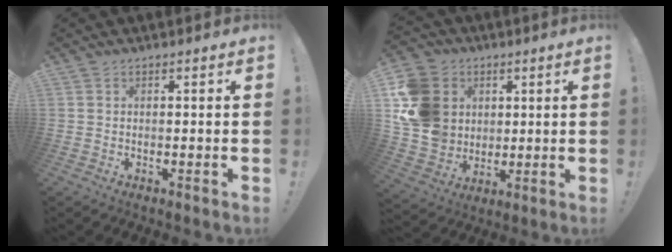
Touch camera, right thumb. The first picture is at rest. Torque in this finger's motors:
{"motor_torque": [1.62, 2.40, 0.76, -0.09, 0.08]}